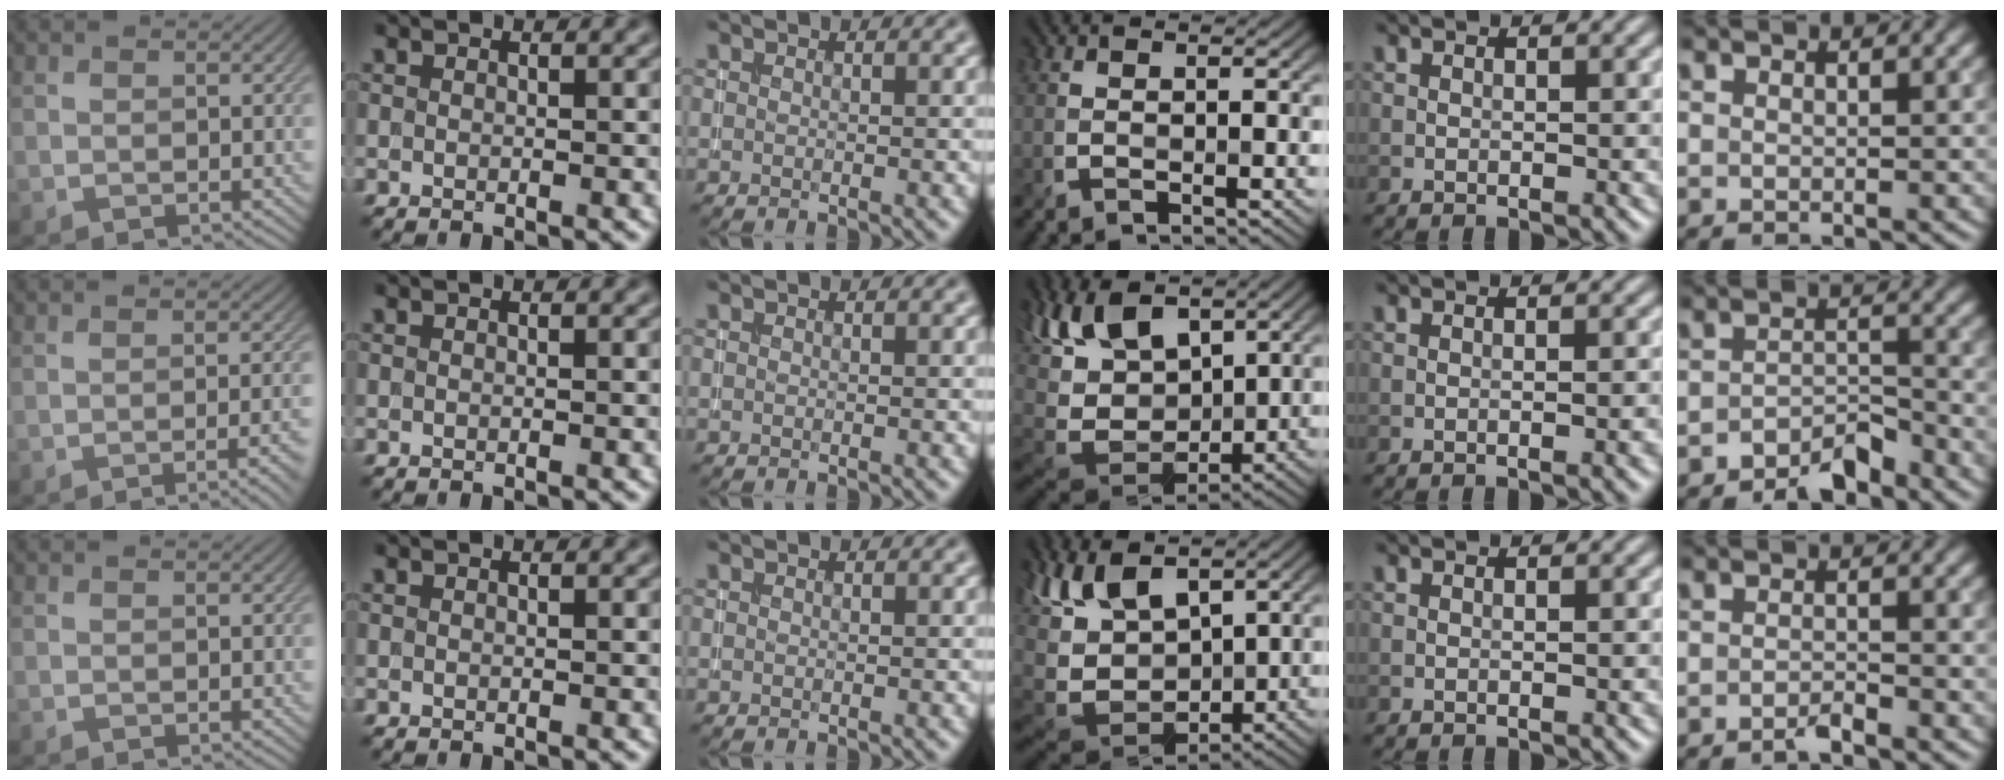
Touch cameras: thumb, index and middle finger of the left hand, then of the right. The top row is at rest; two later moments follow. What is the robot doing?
{"motion": "insert", "object": "backpack"}